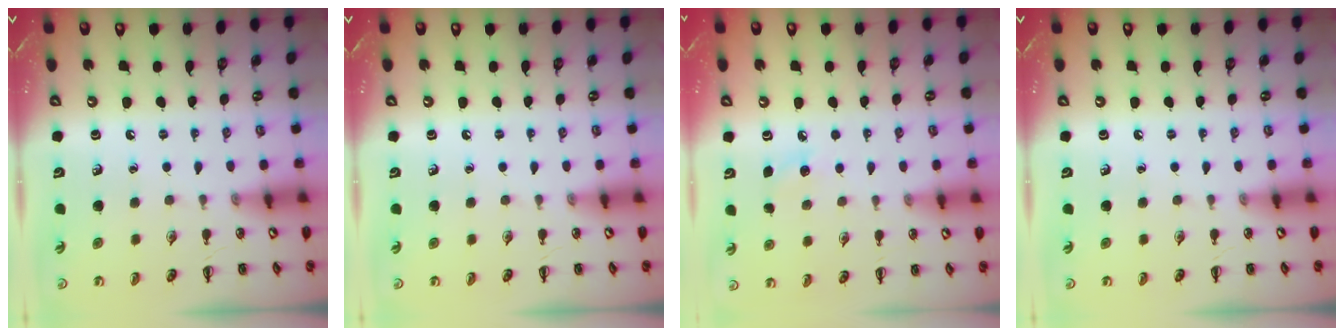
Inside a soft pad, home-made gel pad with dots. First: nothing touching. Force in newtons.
{"total": 0.0}
{"total": 4.3, "press": 4.2, "slide": 1.1}
{"total": 0.0}